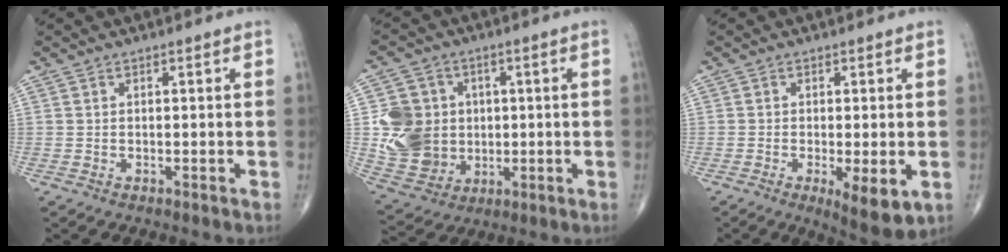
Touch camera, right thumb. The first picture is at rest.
{"total": 12.9, "force": [0.6, 11.4, 6.0], "torque": [-0.080, 0.000, 0.026]}
{"total": 7.7, "force": [-2.3, 2.2, 7.0], "torque": [-0.103, -0.020, -0.033]}